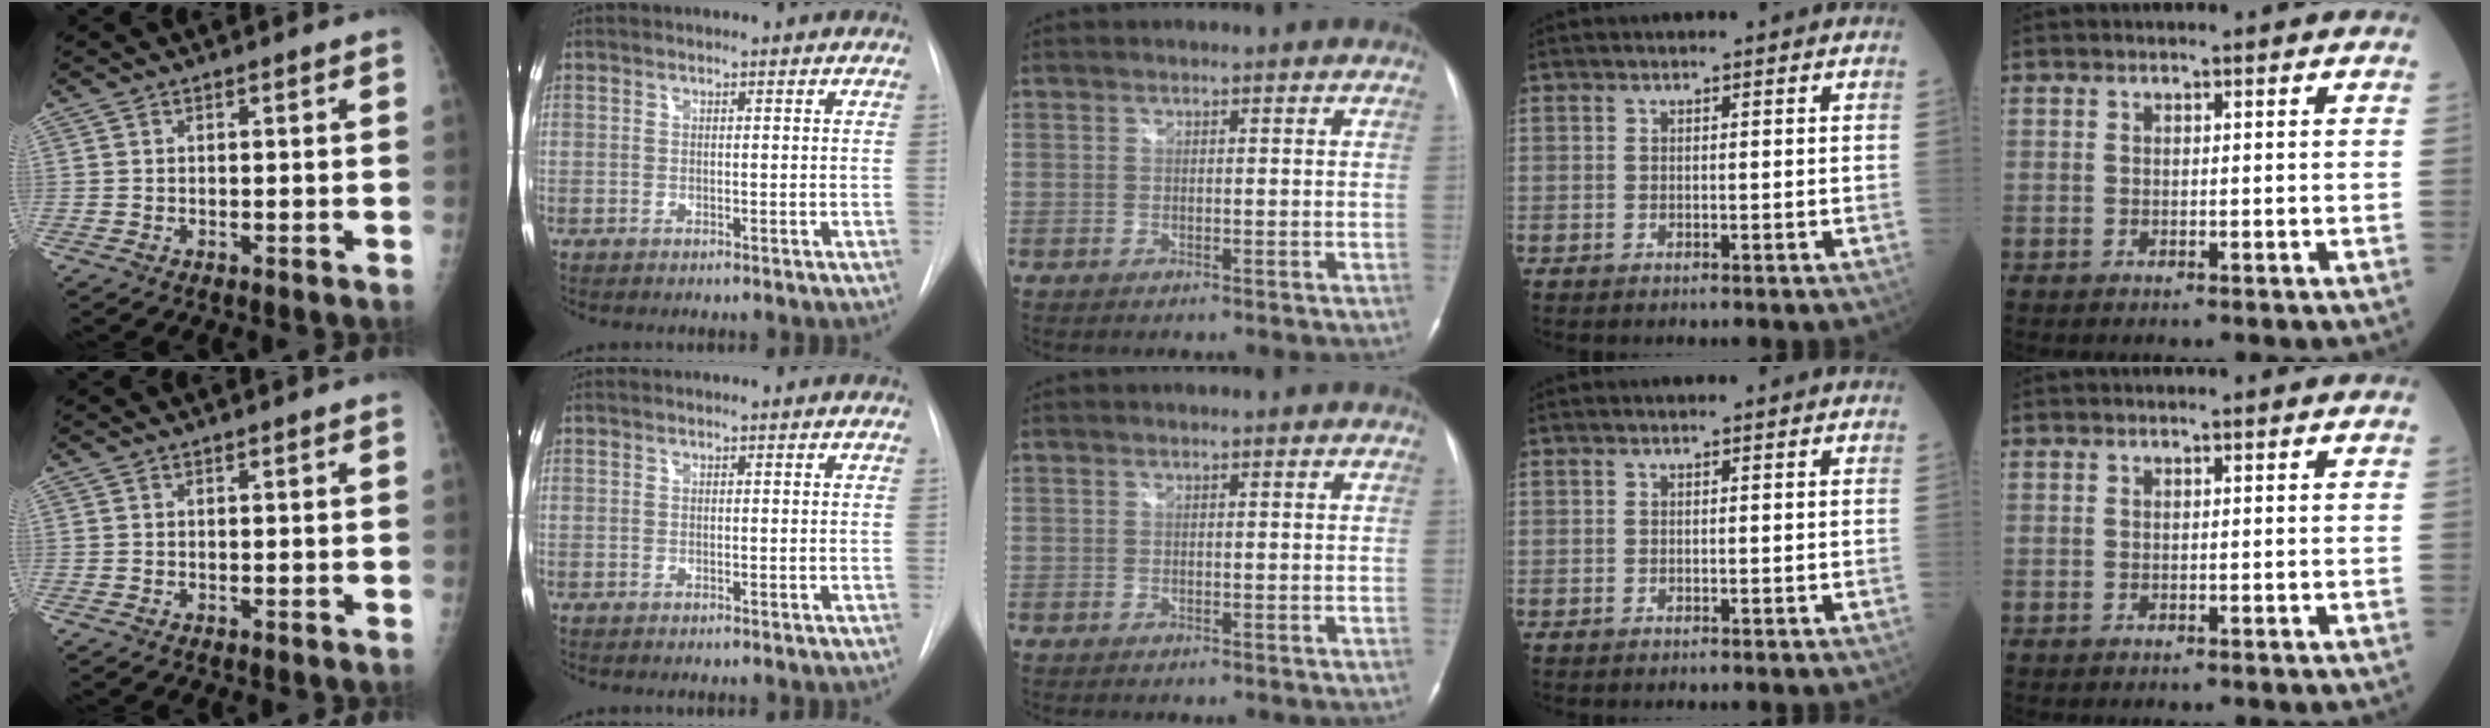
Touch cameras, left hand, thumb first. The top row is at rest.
{}